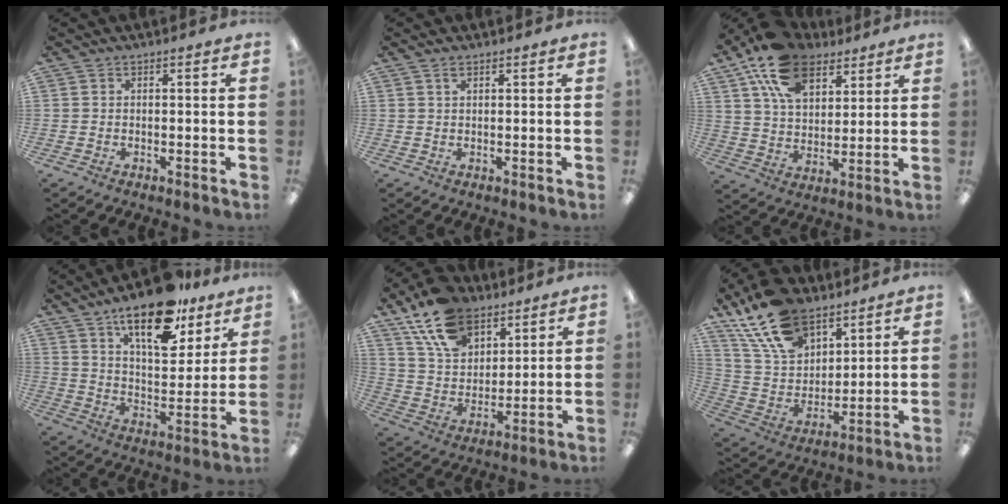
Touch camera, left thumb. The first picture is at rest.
{"total": 1.3, "force": [0.9, 0.5, 0.7], "torque": [-0.009, -0.001, 0.014]}
{"total": 17.3, "force": [10.4, 10.3, 9.2], "torque": [-0.168, -0.034, 0.192]}
{"total": 18.8, "force": [13.1, 7.8, 11.1], "torque": [-0.167, -0.070, 0.219]}
{"total": 16.2, "force": [10.7, 9.6, 7.3], "torque": [-0.146, -0.042, 0.206]}
{"total": 18.5, "force": [12.5, 10.3, 8.9], "torque": [-0.181, -0.052, 0.235]}